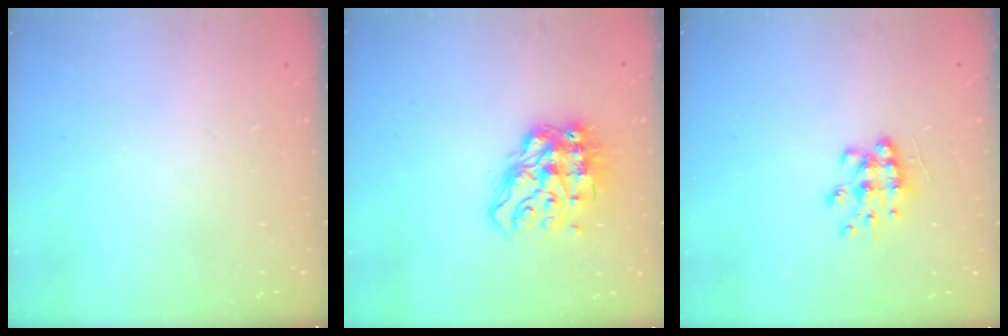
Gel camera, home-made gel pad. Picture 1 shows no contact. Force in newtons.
{"total": 13.6, "press": 13.5, "slide": 1.7}
{"total": 8.5, "press": 8.5, "slide": 0.8}